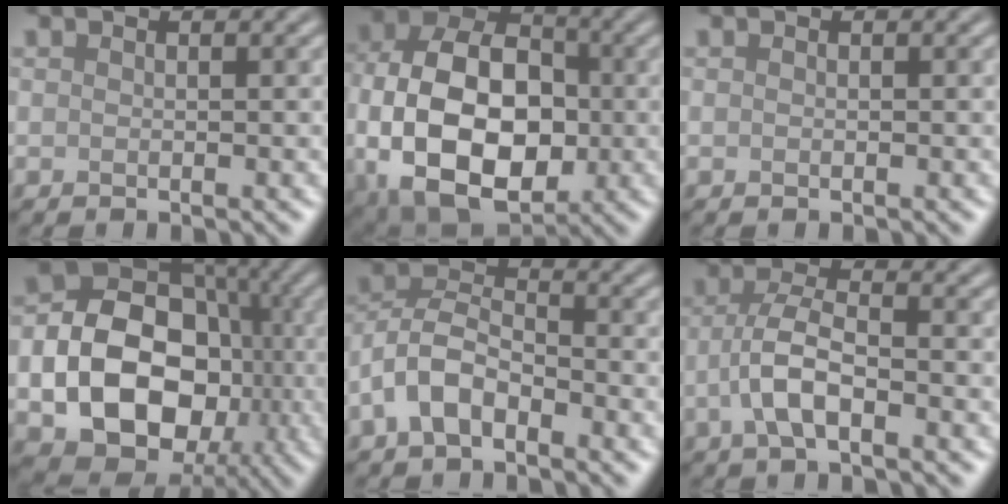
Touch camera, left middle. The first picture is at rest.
{"total": 15.1, "force": [-2.3, 10.1, 11.0], "torque": [-0.204, -0.013, -0.040]}
{"total": 0.0}
{"total": 13.9, "force": [-2.7, 10.4, 8.9], "torque": [-0.122, -0.010, -0.055]}
{"total": 4.9, "force": [-2.5, 2.6, 3.2], "torque": [-0.061, 0.012, -0.057]}
{"total": 4.3, "force": [-1.5, 1.6, 3.7], "torque": [-0.077, 0.007, -0.036]}